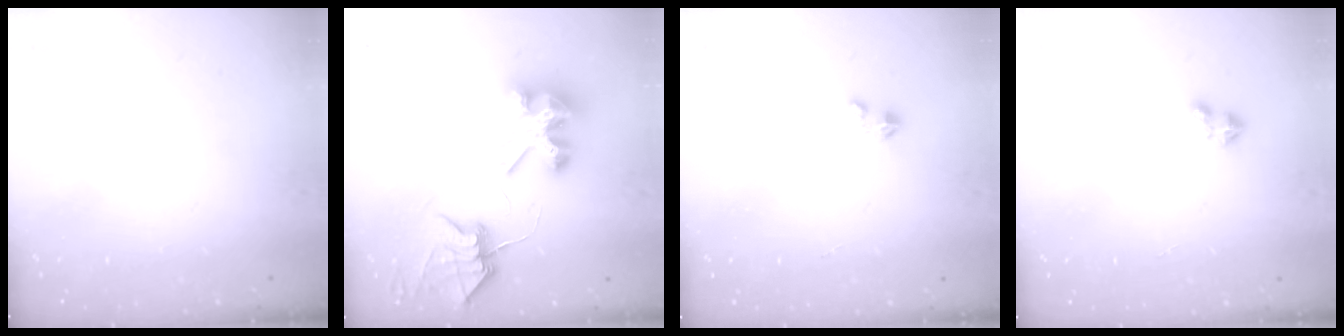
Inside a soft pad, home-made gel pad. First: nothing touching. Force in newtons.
{"total": 8.9, "press": 8.9, "slide": 0.8}
{"total": 1.4, "press": 1.4, "slide": 0.2}
{"total": 2.4, "press": 2.4, "slide": 0.4}